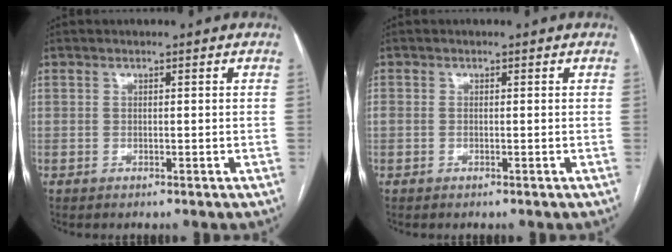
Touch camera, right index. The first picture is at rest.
{"total": 0.9, "force": [-0.1, 0.7, 0.6], "torque": [-0.019, 0.009, 0.004]}